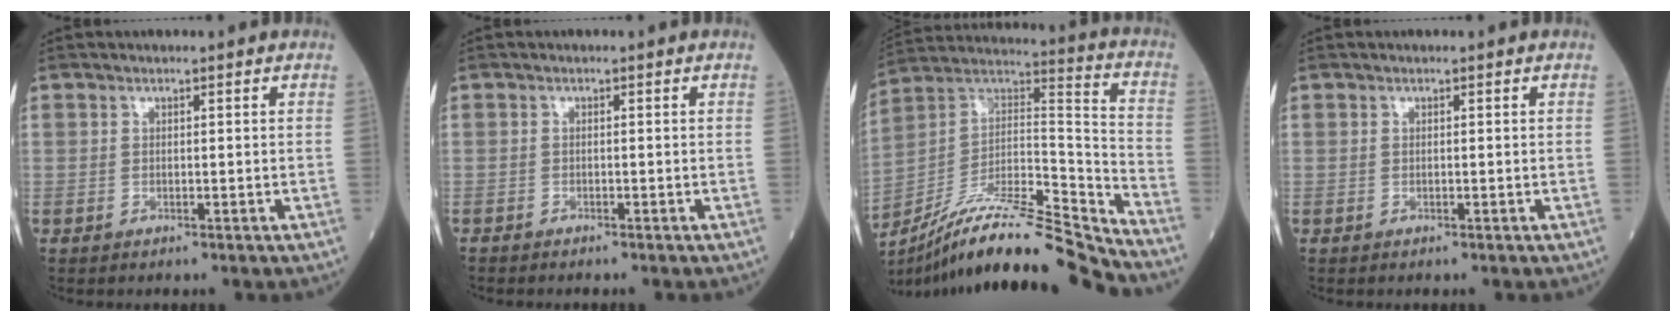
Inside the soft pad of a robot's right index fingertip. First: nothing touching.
{"total": 1.2, "force": [-1.1, 0.1, 0.4], "torque": [-0.008, -0.001, -0.018]}
{"total": 21.8, "force": [-19.5, 0.3, 9.8], "torque": [-0.190, 0.022, -0.337]}
{"total": 0.0}